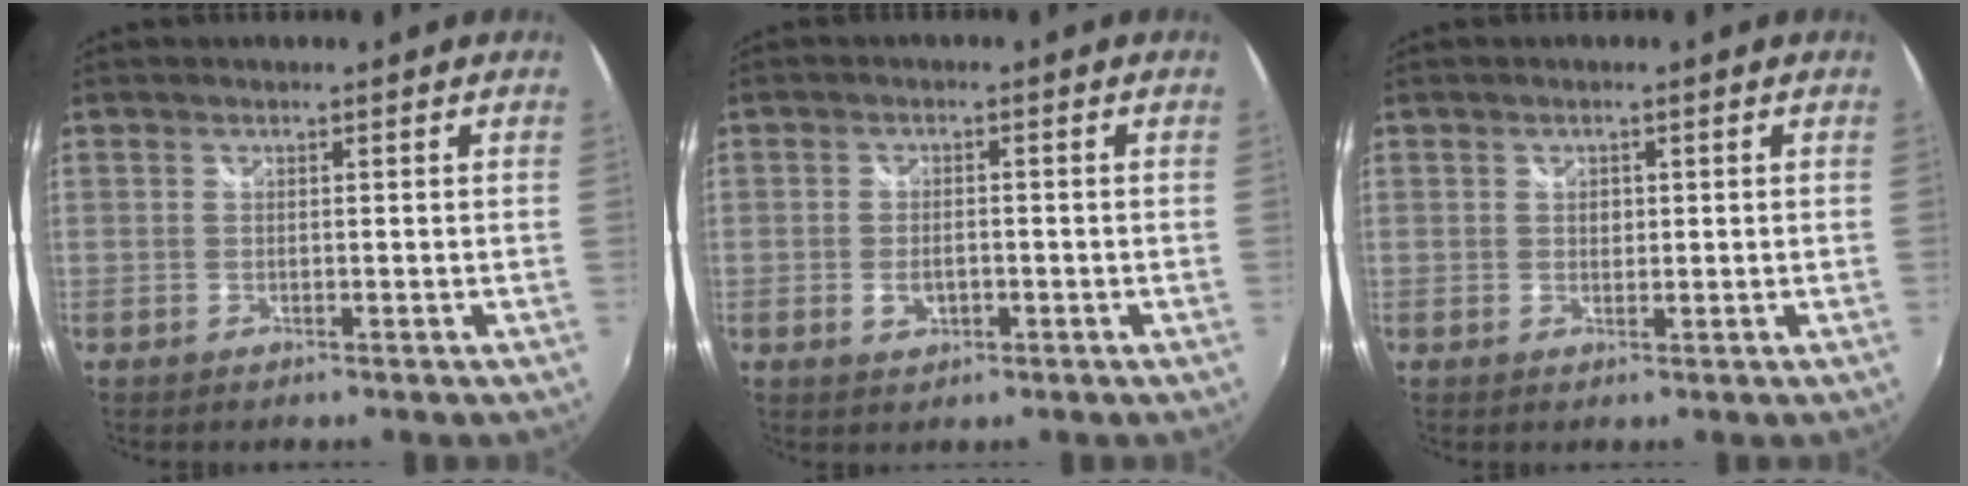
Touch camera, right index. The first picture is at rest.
{"total": 3.4, "force": [-1.0, 2.2, 2.4], "torque": [-0.045, -0.002, -0.016]}
{"total": 1.4, "force": [0.2, 1.2, 0.6], "torque": [-0.006, 0.002, 0.003]}